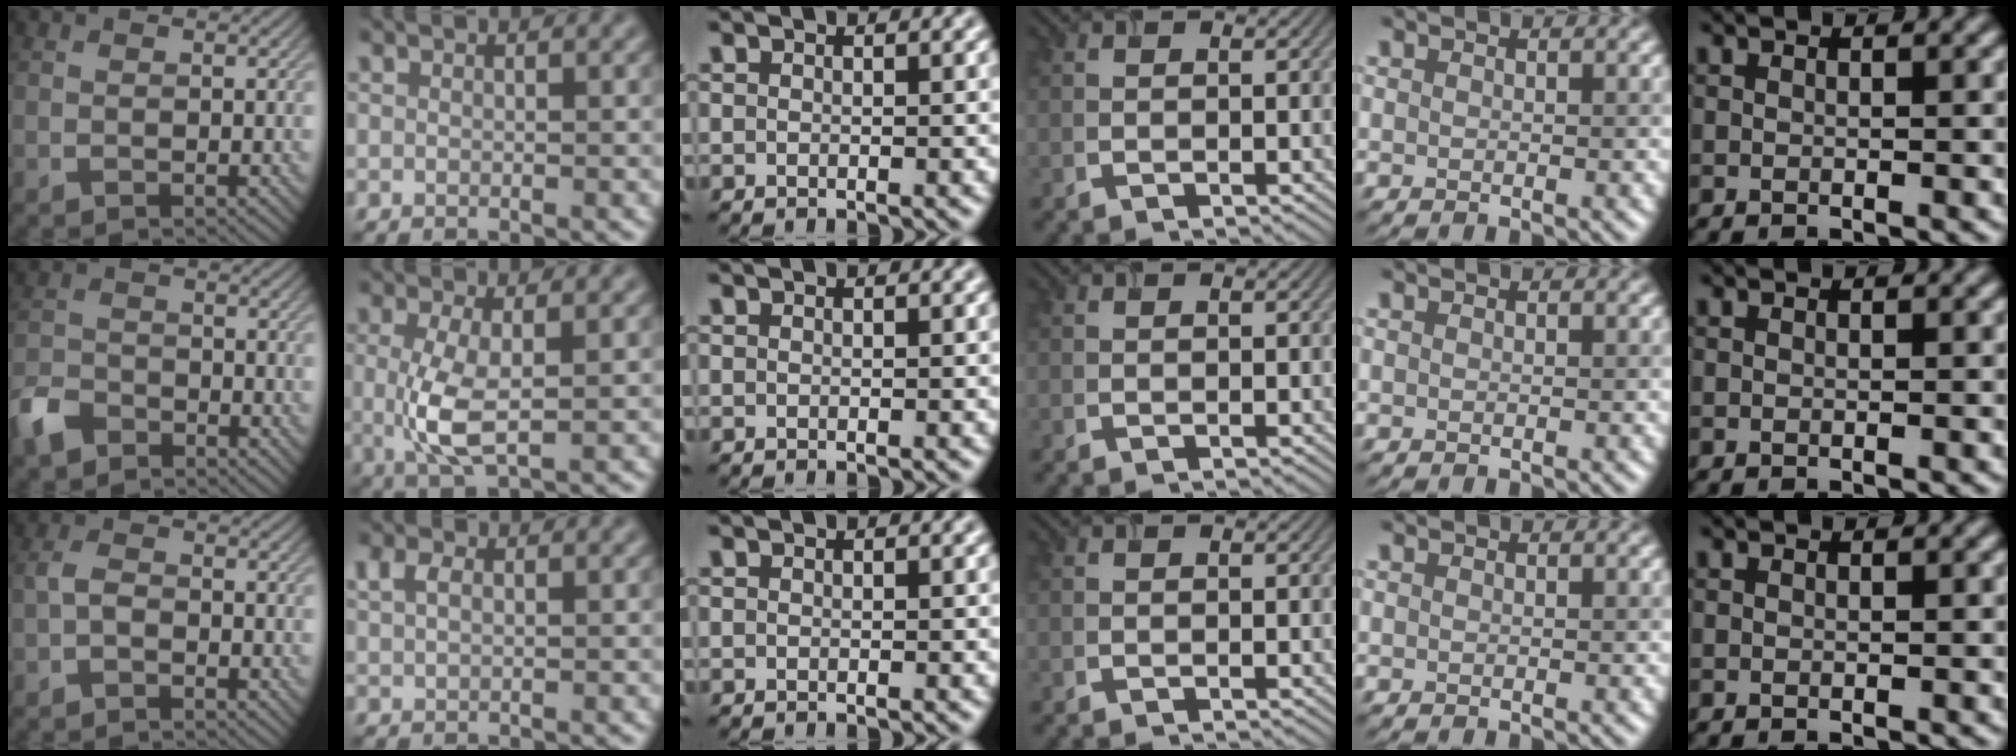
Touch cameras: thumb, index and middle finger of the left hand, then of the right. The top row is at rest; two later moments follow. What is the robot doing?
{"motion": "insert", "object": "airpods case & airpods"}